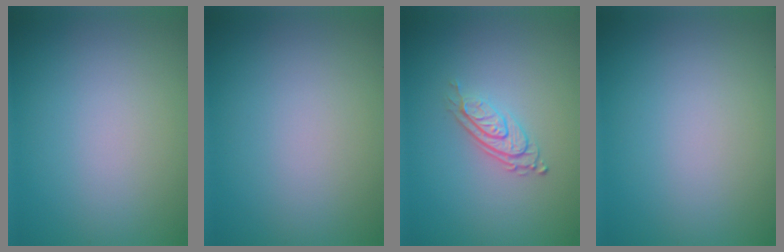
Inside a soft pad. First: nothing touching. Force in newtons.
{"total": 0.0}
{"total": 2.9, "press": 1.9, "slide": 2.2}
{"total": 0.0}